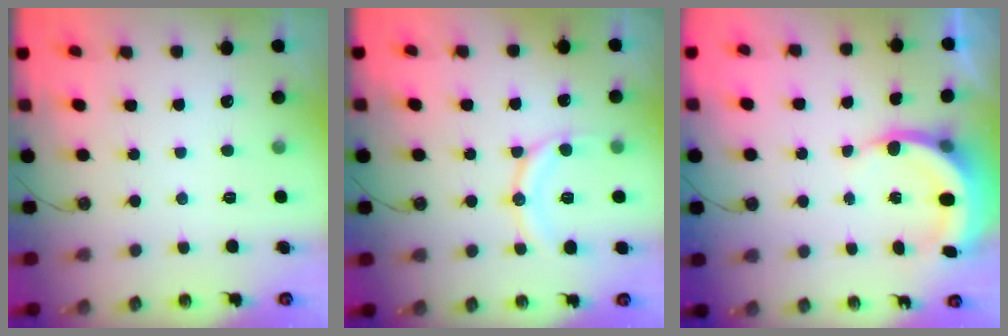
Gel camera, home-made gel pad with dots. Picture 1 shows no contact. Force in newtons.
{"total": 12.2, "press": 12.2, "slide": 1.2}
{"total": 6.2, "press": 6.1, "slide": 1.5}